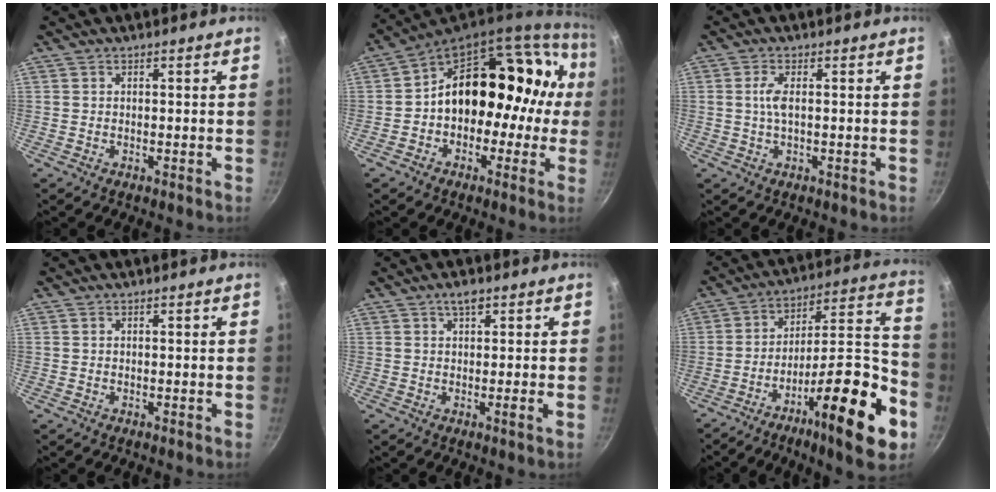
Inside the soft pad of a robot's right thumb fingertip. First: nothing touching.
{"total": 21.3, "force": [1.6, 16.1, 13.9], "torque": [-0.131, 0.077, 0.022]}
{"total": 2.8, "force": [0.3, 0.8, 2.7], "torque": [-0.066, 0.004, 0.006]}
{"total": 0.0}
{"total": 3.2, "force": [1.1, 0.8, 2.9], "torque": [-0.041, -0.005, 0.013]}
{"total": 23.8, "force": [-10.7, 6.4, 20.2], "torque": [-0.265, 0.062, -0.175]}